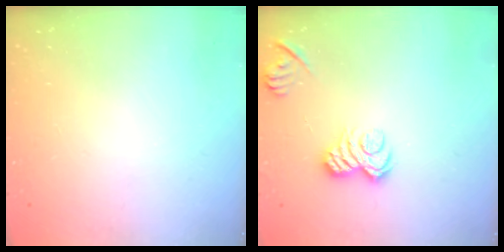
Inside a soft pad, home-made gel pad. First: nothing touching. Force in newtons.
{"total": 8.7, "press": 8.7, "slide": 0.3}